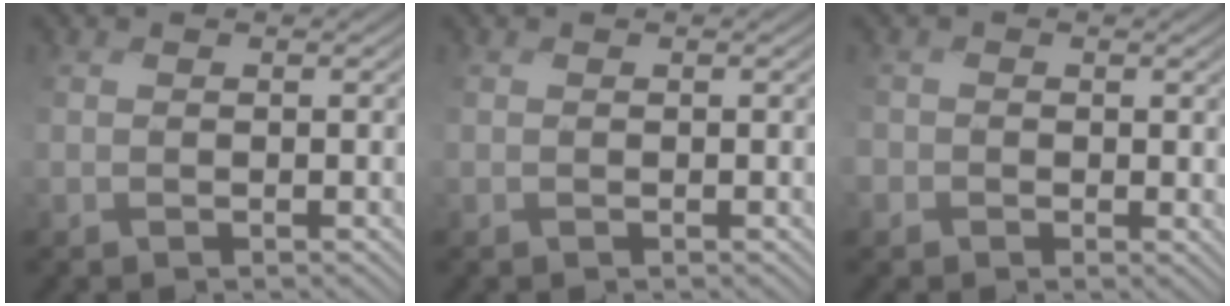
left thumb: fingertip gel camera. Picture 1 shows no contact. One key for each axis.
{"total": 0.0}
{"total": 2.0, "fx": -0.6, "fy": 1.9, "fz": -0.2, "tx": -0.002, "ty": 0.004, "tz": -0.026}